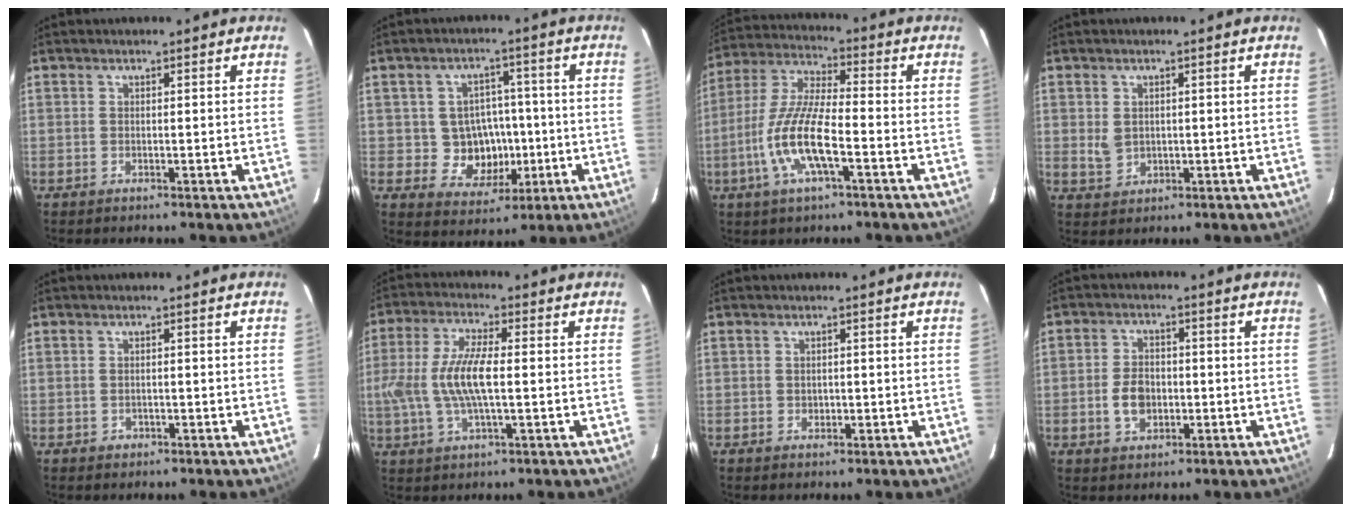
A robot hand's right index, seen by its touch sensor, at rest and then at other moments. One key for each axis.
{"total": 8.6, "fx": -1.2, "fy": 7.9, "fz": 3.1, "tx": -0.070, "ty": 0.014, "tz": -0.003}
{"total": 12.9, "fx": -4.7, "fy": 3.2, "fz": 11.6, "tx": -0.246, "ty": -0.006, "tz": -0.091}
{"total": 3.4, "fx": 0.3, "fy": 2.9, "fz": 1.7, "tx": -0.031, "ty": -0.002, "tz": 0.013}
{"total": 1.2, "fx": -0.6, "fy": 0.9, "fz": 0.2, "tx": -0.002, "ty": 0.001, "tz": -0.005}
{"total": 11.1, "fx": -0.6, "fy": 3.4, "fz": 10.5, "tx": -0.217, "ty": 0.001, "tz": -0.011}
{"total": 1.3, "fx": -0.2, "fy": 1.2, "fz": 0.3, "tx": -0.003, "ty": 0.000, "tz": 0.000}
{"total": 5.7, "fx": -1.3, "fy": 4.1, "fz": 3.8, "tx": -0.077, "ty": 0.007, "tz": -0.017}